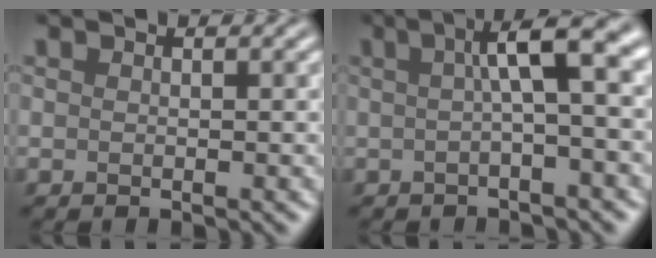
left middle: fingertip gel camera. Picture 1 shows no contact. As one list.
[{"total": 6.1, "force": [0.9, 1.4, 5.9], "torque": [-0.077, 0.015, 0.002]}]